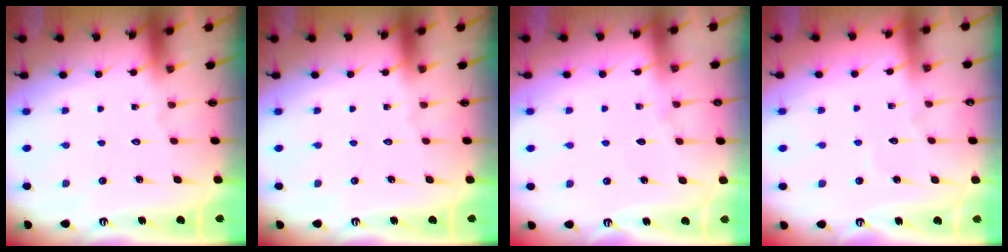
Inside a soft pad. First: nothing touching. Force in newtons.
{"total": 0.0}
{"total": 5.4, "press": 5.4, "slide": 0.8}
{"total": 2.6, "press": 2.6, "slide": 0.3}